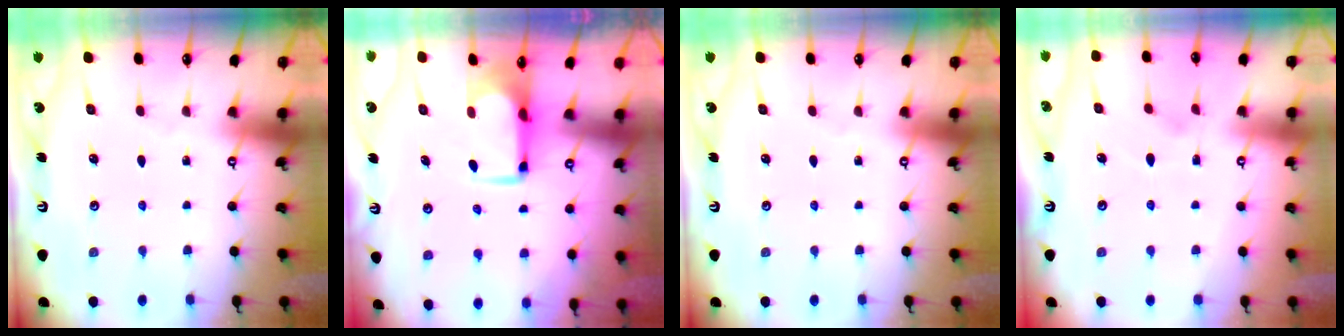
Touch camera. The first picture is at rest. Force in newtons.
{"total": 1.0, "press": 0.8, "slide": 0.6}
{"total": 0.0}
{"total": 3.2, "press": 3.0, "slide": 1.2}